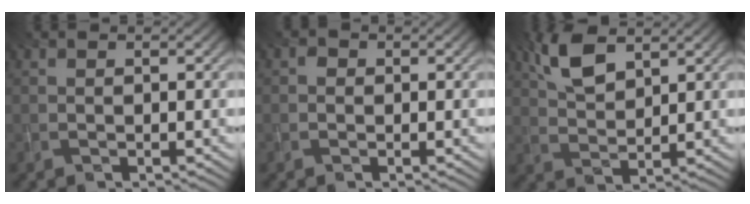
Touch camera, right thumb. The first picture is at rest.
{"total": 0.9, "force": [-0.1, 0.9, 0.3], "torque": [-0.002, -0.002, -0.007]}
{"total": 6.0, "force": [3.5, 2.6, 4.1], "torque": [-0.101, 0.005, 0.074]}